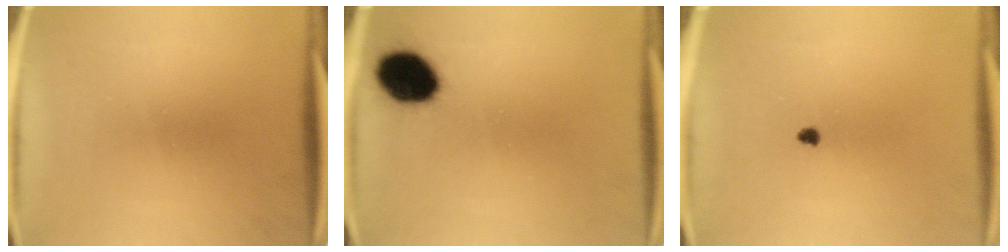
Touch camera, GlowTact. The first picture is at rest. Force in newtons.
{"total": 12.0}
{"total": 1.0}